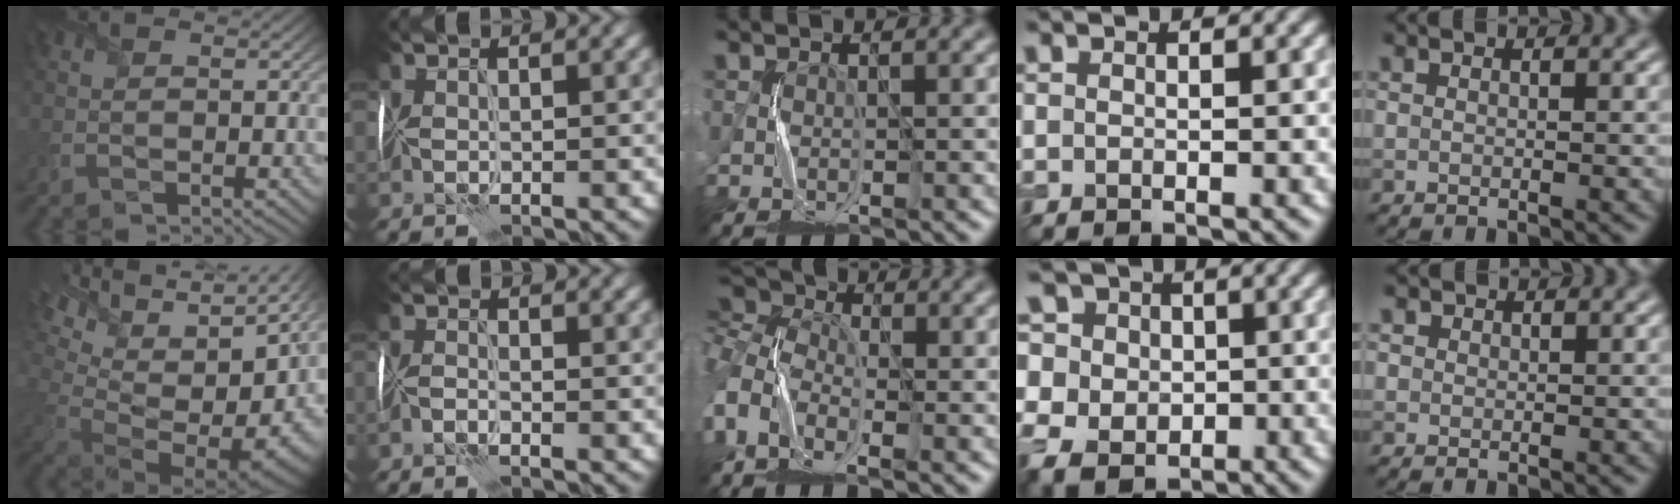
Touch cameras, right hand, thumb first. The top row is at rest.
{"thumb": {"total": 18.5, "force": [1.8, 11.2, 14.6], "torque": [-0.261, 0.001, 0.068]}, "index": {"total": 1.0, "force": [-1.0, -0.2, 0.3], "torque": [-0.013, 0.001, -0.025]}, "middle": {"total": 7.5, "force": [-0.1, 5.1, 5.6], "torque": [-0.139, 0.019, -0.008]}, "ring": {"total": 12.1, "force": [3.3, 10.4, 5.2], "torque": [-0.142, 0.033, 0.038]}, "little": {"total": 1.1, "force": [0.7, 0.9, 0.2], "torque": [-0.001, -0.003, 0.006]}}